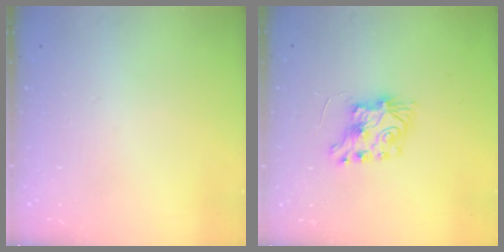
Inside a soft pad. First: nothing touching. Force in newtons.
{"total": 7.5, "press": 7.5, "slide": 0.2}